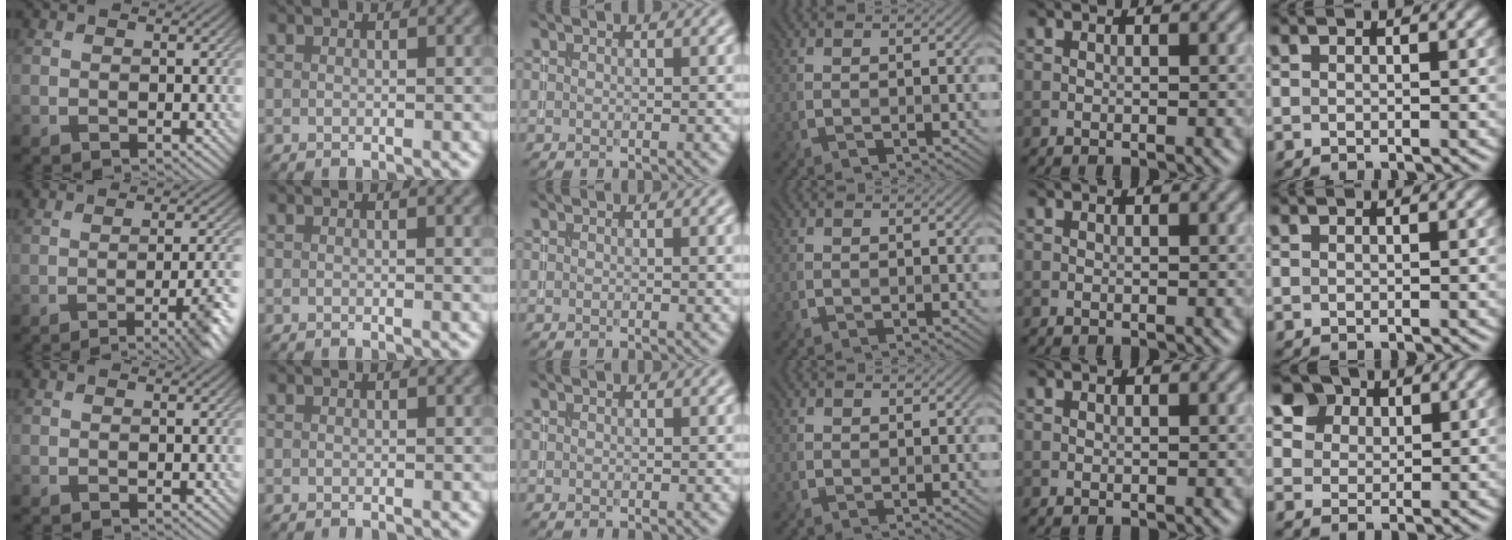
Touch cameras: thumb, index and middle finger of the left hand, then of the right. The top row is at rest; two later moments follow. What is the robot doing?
{"motion": "insert", "object": "backpack"}